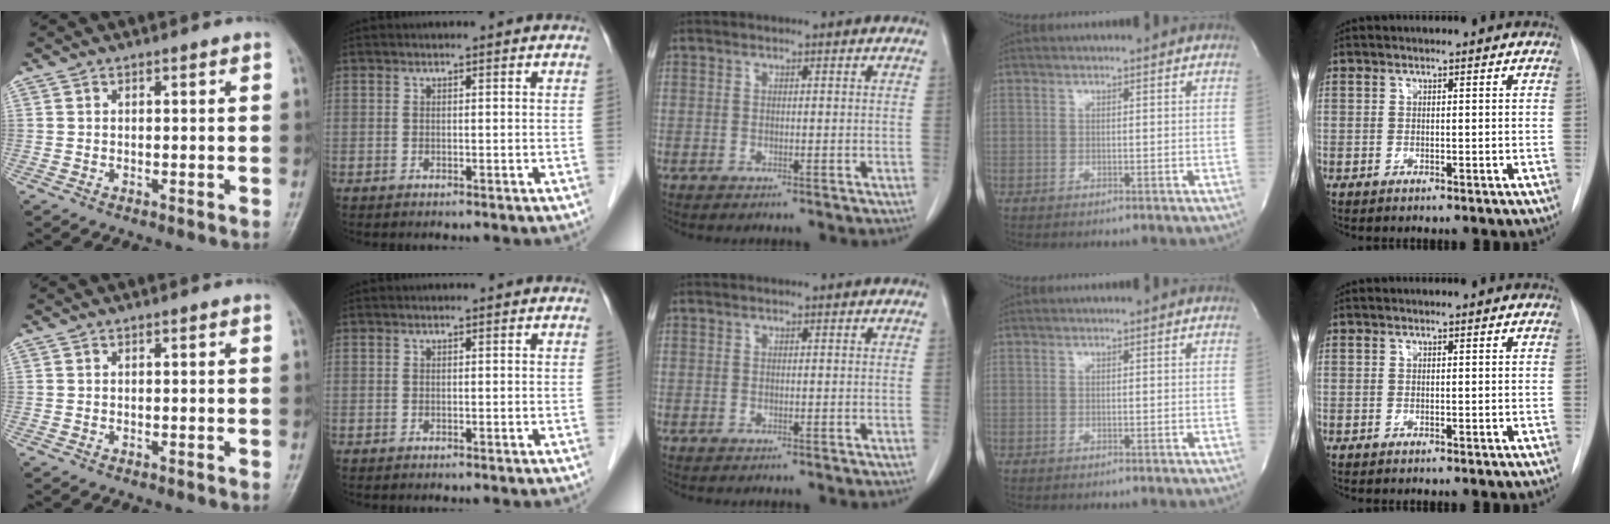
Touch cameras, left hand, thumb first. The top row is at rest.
{}